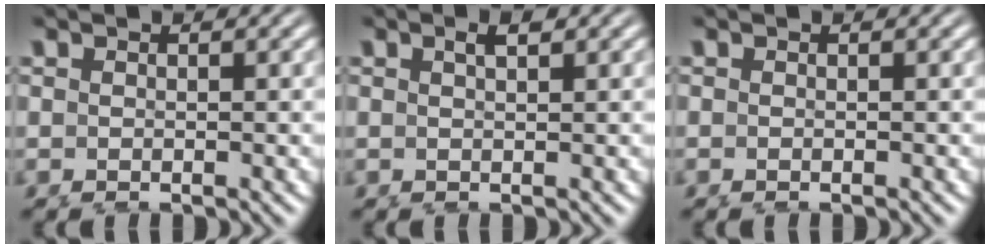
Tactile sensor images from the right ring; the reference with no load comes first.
{"total": 0.8, "force": [0.3, -0.1, 0.8], "torque": [-0.010, 0.000, 0.009]}
{"total": 0.0}